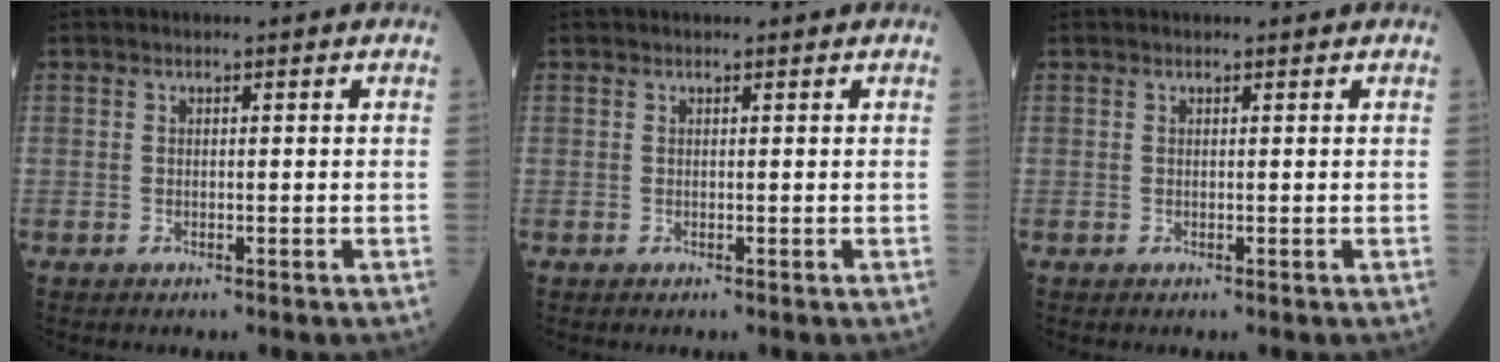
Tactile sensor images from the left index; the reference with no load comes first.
{"total": 0.5, "force": [0.5, 0.2, -0.1], "torque": [-0.001, 0.003, 0.007]}
{"total": 0.7, "force": [0.6, 0.3, -0.1], "torque": [-0.001, 0.003, 0.009]}